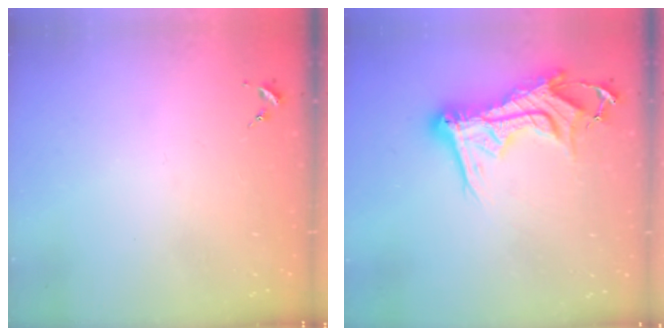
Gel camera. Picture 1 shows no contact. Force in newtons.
{"total": 17.5, "press": 17.4, "slide": 1.8}